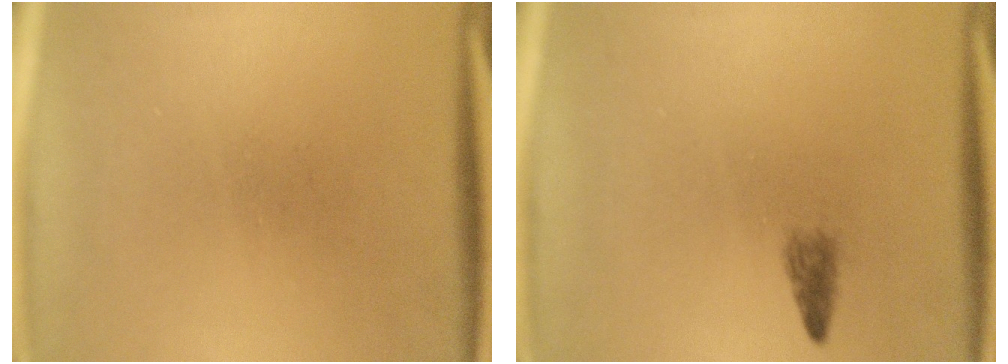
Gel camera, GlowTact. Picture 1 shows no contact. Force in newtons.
{"total": 1.4}